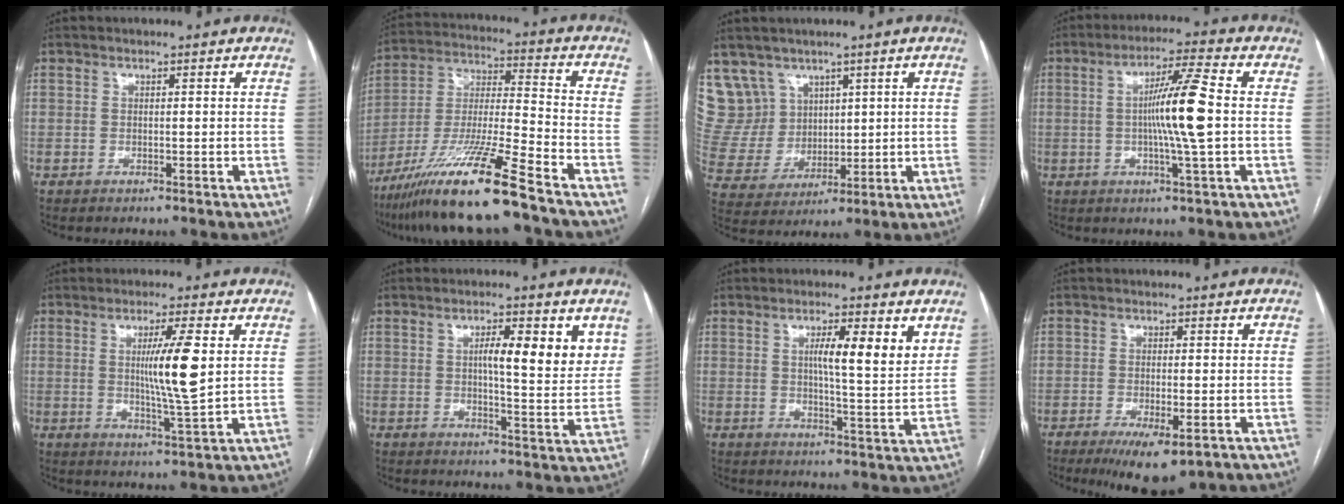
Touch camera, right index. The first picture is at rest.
{"total": 16.9, "force": [-12.2, -0.9, 11.7], "torque": [-0.241, -0.029, -0.225]}
{"total": 9.8, "force": [6.5, 7.3, 0.5], "torque": [-0.025, 0.034, 0.149]}
{"total": 9.7, "force": [-0.1, -0.8, 9.7], "torque": [-0.172, 0.002, -0.005]}
{"total": 8.5, "force": [1.5, -0.3, 8.4], "torque": [-0.144, -0.012, 0.027]}
{"total": 8.6, "force": [3.3, 1.7, 7.8], "torque": [-0.107, 0.001, 0.043]}
{"total": 8.0, "force": [3.4, 0.8, 7.2], "torque": [-0.110, -0.001, 0.046]}
{"total": 8.0, "force": [-4.7, 2.0, 6.2], "torque": [-0.095, -0.017, -0.067]}